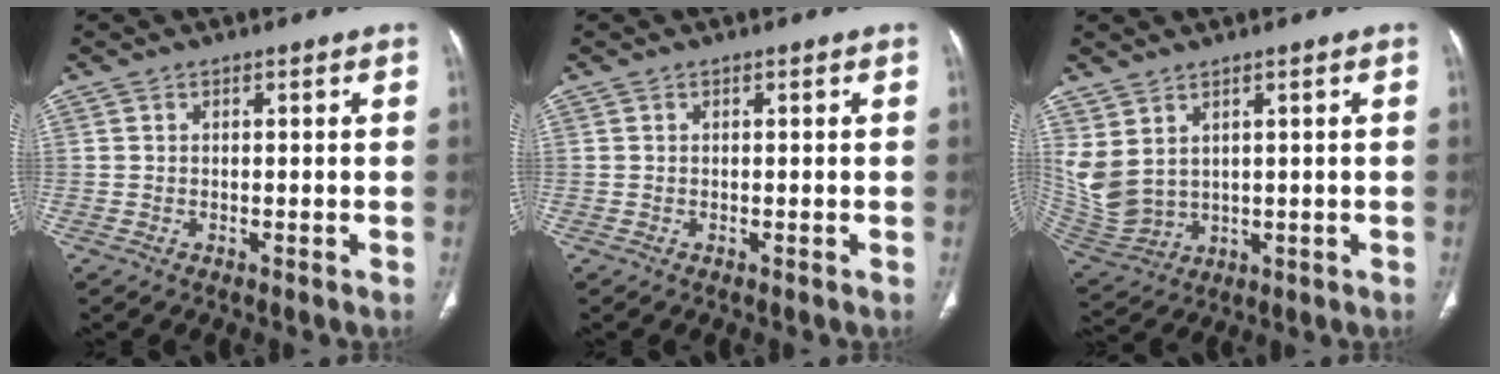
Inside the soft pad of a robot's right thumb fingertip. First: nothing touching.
{"total": 0.0}
{"total": 9.9, "force": [3.8, 6.3, 6.7], "torque": [-0.146, -0.016, 0.101]}